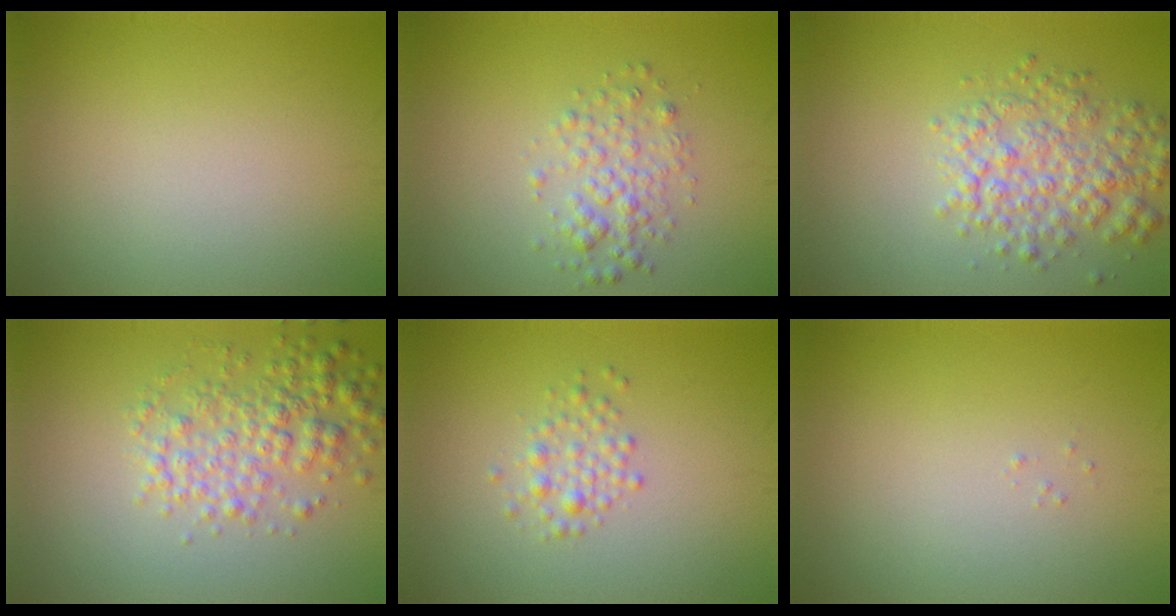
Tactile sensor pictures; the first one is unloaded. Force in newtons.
{"total": 2.5, "press": 2.5, "slide": 0.1}
{"total": 4.5, "press": 4.5, "slide": 0.2}
{"total": 4.1, "press": 4.1, "slide": 0.1}
{"total": 1.7, "press": 1.7, "slide": 0.0}
{"total": 0.0}